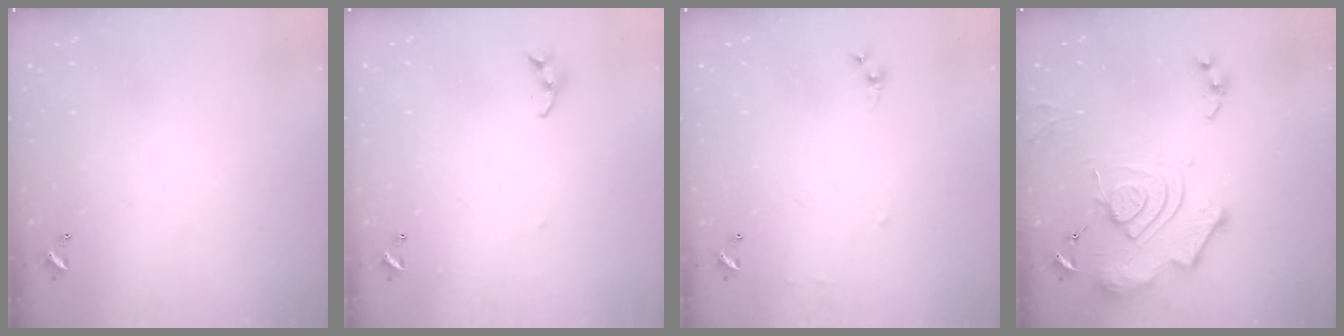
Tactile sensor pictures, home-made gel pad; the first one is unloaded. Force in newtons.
{"total": 4.2, "press": 4.1, "slide": 0.4}
{"total": 6.4, "press": 6.4, "slide": 0.8}
{"total": 15.2, "press": 15.1, "slide": 1.7}